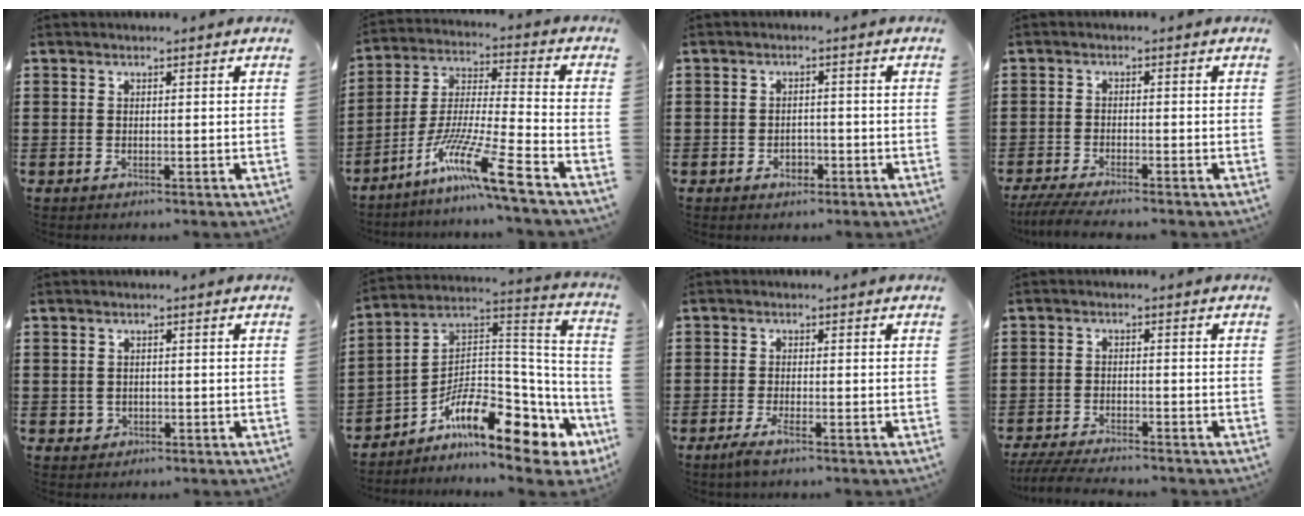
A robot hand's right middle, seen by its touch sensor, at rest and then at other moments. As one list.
[{"total": 11.5, "force": [-8.4, -0.2, 7.9], "torque": [-0.170, -0.012, -0.172]}, {"total": 2.0, "force": [-1.1, 1.2, 1.1], "torque": [-0.024, 0.001, -0.024]}, {"total": 3.3, "force": [-3.0, 0.0, 1.5], "torque": [-0.039, -0.012, -0.062]}, {"total": 0.9, "force": [-0.2, 0.9, 0.3], "torque": [-0.008, 0.006, -0.005]}, {"total": 10.7, "force": [-6.7, 4.2, 7.3], "torque": [-0.133, -0.004, -0.130]}, {"total": 2.5, "force": [-1.3, 0.2, 2.1], "torque": [-0.050, -0.011, -0.026]}, {"total": 4.0, "force": [-3.8, 0.1, 1.2], "torque": [-0.034, -0.010, -0.080]}]